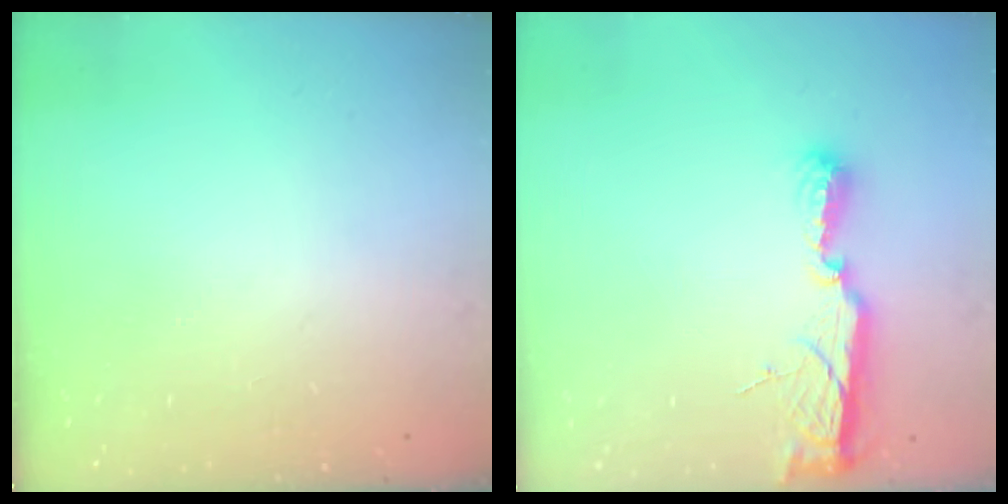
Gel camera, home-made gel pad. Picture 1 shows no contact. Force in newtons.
{"total": 10.6, "press": 9.3, "slide": 5.2}